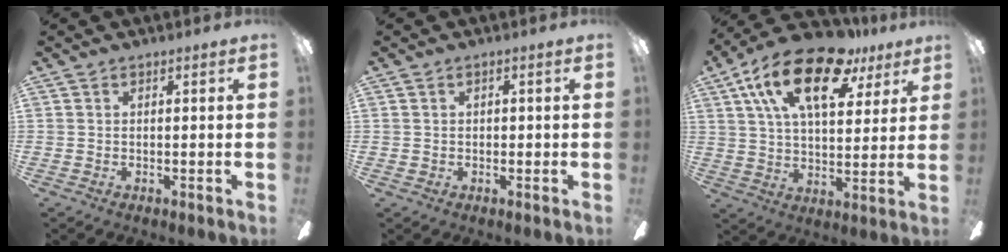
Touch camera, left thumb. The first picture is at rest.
{"total": 0.8, "force": [0.0, 0.7, 0.3], "torque": [-0.006, 0.005, 0.000]}
{"total": 20.8, "force": [11.1, 9.8, 14.6], "torque": [-0.248, -0.033, 0.188]}